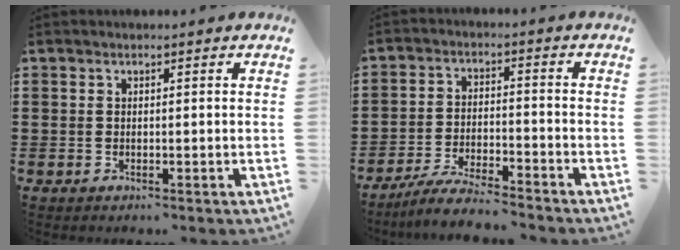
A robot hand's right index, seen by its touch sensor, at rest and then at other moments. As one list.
[{"total": 5.6, "force": [-5.3, 0.0, 1.8], "torque": [-0.050, -0.010, -0.108]}]